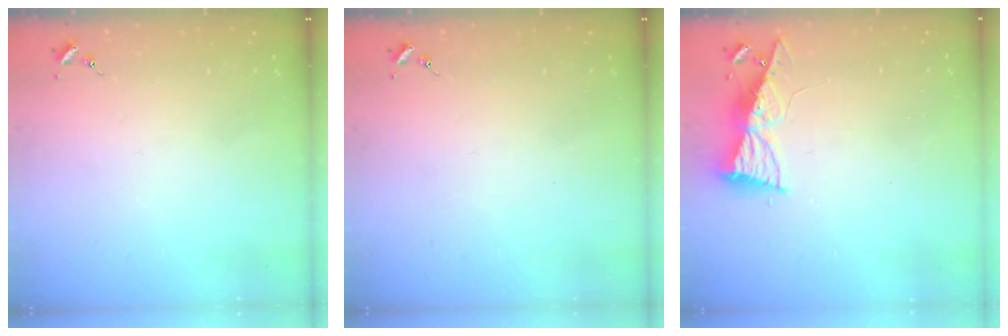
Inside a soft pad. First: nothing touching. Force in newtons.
{"total": 0.0}
{"total": 8.3, "press": 8.3, "slide": 0.7}